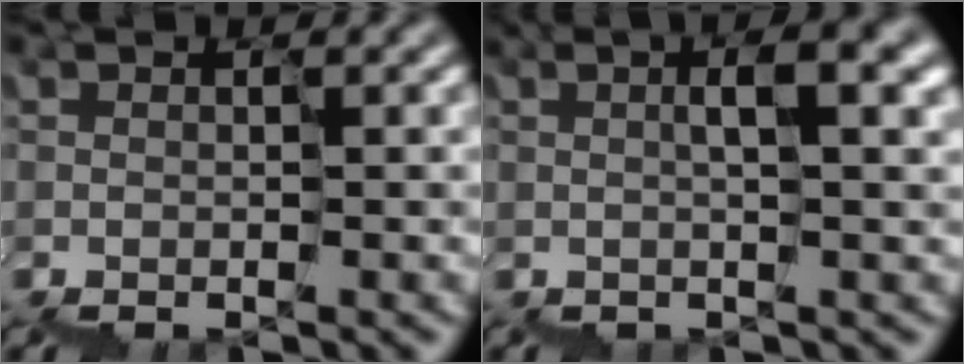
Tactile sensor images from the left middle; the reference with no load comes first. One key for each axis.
{"total": 3.6, "fx": 1.2, "fy": 1.1, "fz": 3.2, "tx": -0.034, "ty": 0.021, "tz": 0.014}